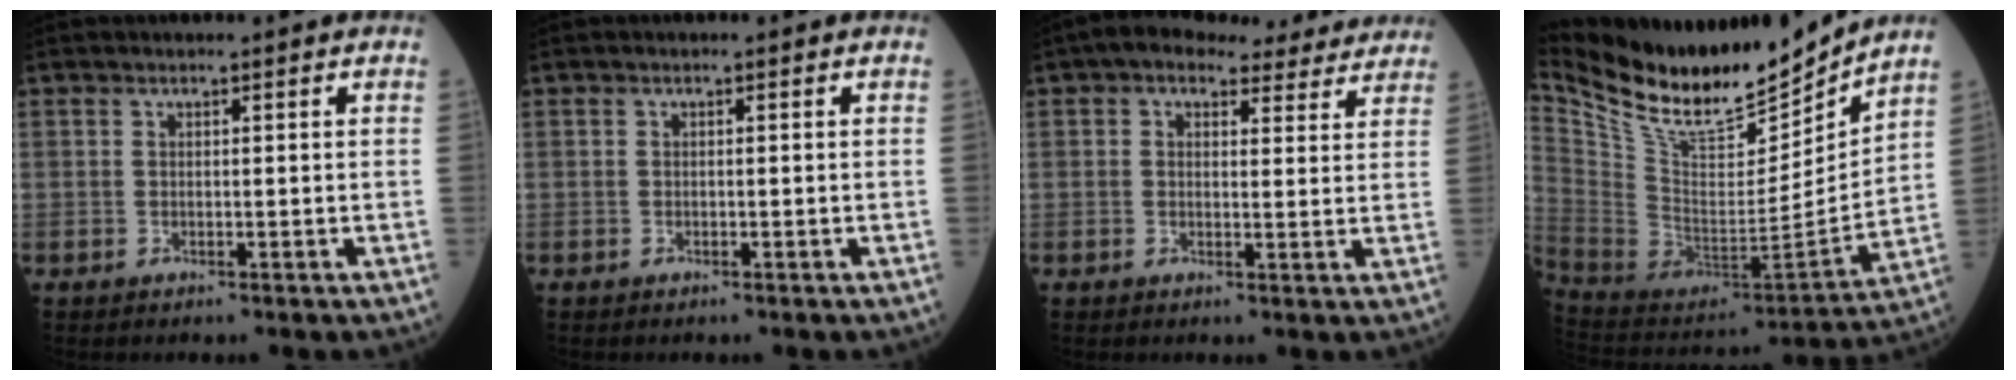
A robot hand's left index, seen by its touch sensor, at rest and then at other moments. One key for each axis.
{"total": 0.0}
{"total": 11.2, "fx": 9.4, "fy": 4.6, "fz": 4.0, "tx": -0.031, "ty": 0.031, "tz": 0.100}
{"total": 22.8, "fx": 20.0, "fy": 4.7, "fz": 9.8, "tx": -0.188, "ty": -0.034, "tz": 0.344}